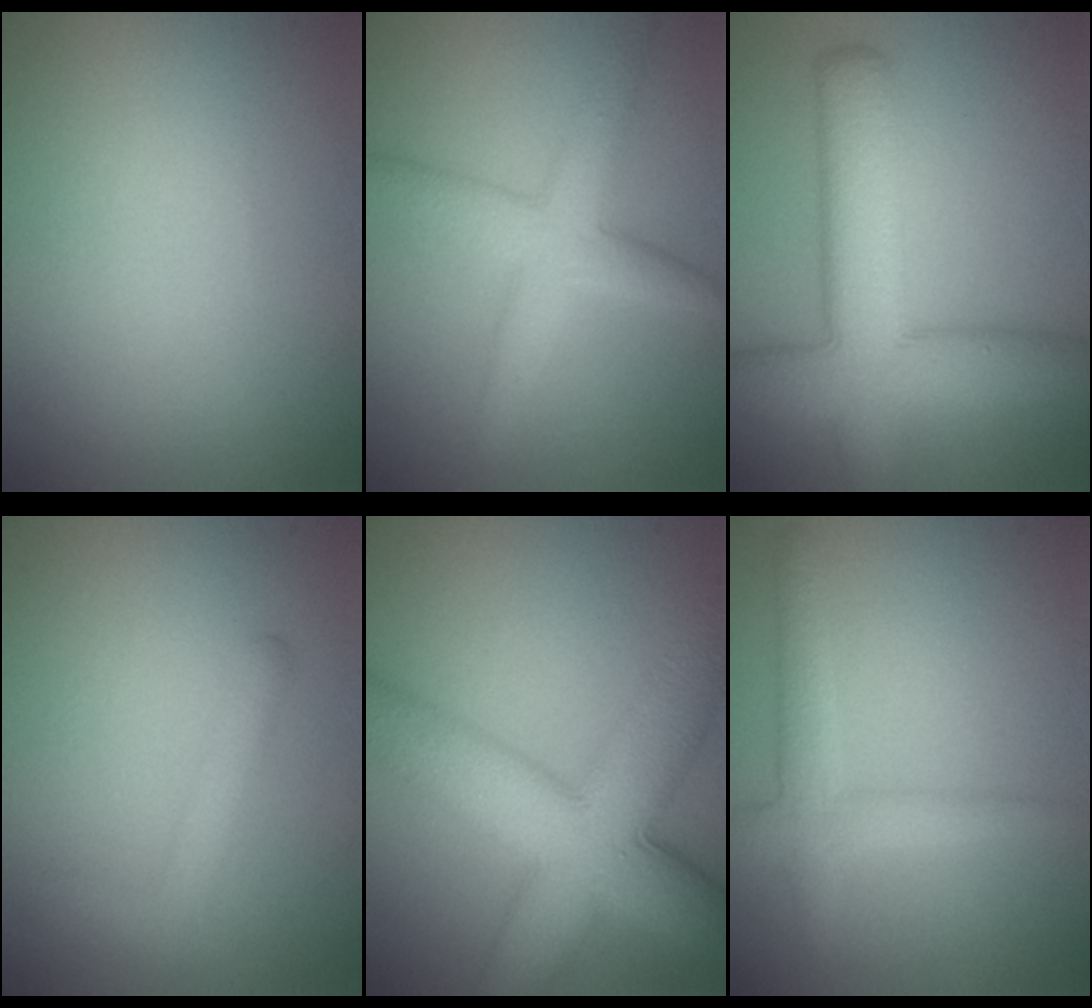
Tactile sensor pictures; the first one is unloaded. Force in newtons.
{"total": 4.0, "press": 4.0, "slide": 0.1}
{"total": 8.3, "press": 8.3, "slide": 0.3}
{"total": 2.0, "press": 2.0, "slide": 0.2}
{"total": 11.0, "press": 11.0, "slide": 0.4}
{"total": 2.9, "press": 2.8, "slide": 0.1}